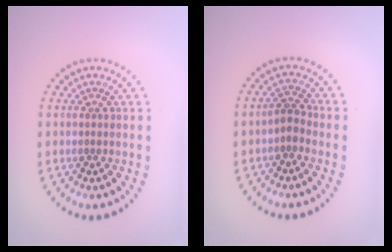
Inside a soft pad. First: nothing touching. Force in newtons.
{"total": 1.6, "press": 1.3, "slide": 0.9}